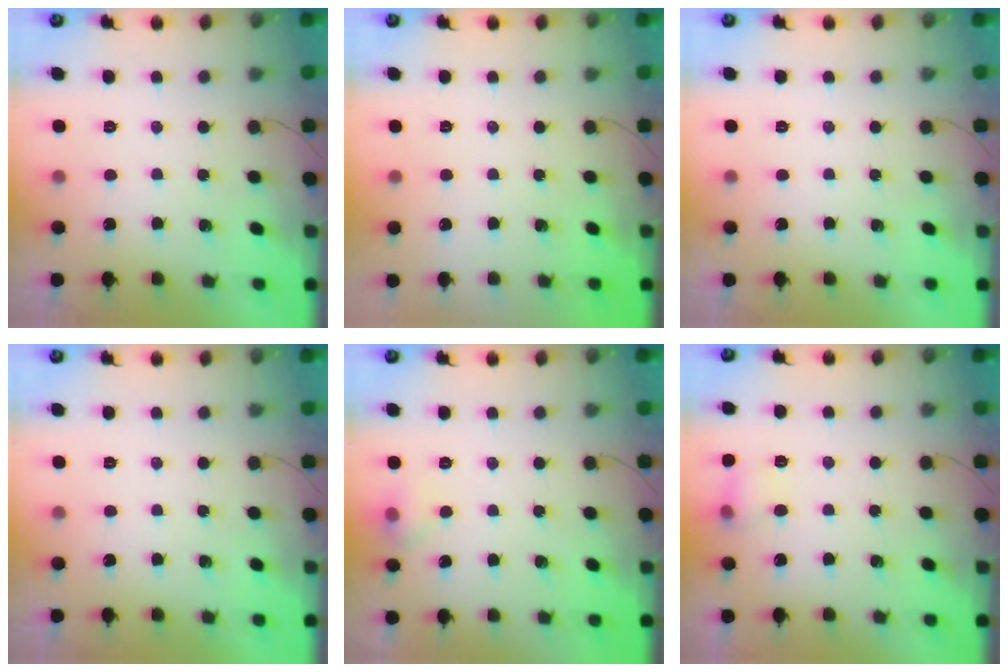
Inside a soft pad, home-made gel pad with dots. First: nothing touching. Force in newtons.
{"total": 0.0}
{"total": 0.0}
{"total": 0.0}
{"total": 5.5, "press": 5.1, "slide": 1.9}
{"total": 6.1, "press": 5.9, "slide": 1.6}